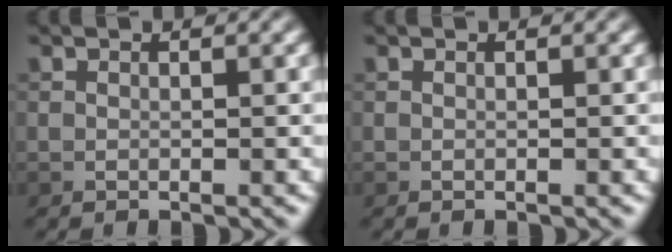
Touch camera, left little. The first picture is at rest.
{"total": 0.0}